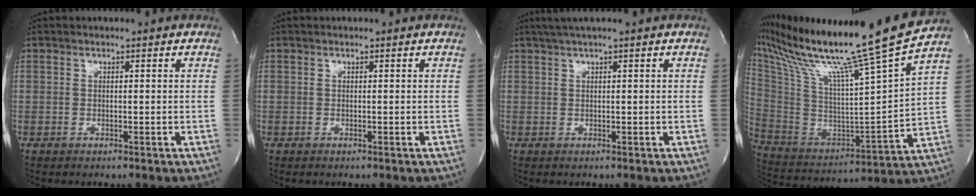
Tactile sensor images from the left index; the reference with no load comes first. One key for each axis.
{"total": 0.0}
{"total": 3.1, "fx": 2.1, "fy": -0.6, "fz": 2.2, "tx": -0.039, "ty": 0.021, "tz": 0.042}
{"total": 25.3, "fx": 20.7, "fy": -3.1, "fz": 14.3, "tx": -0.269, "ty": -0.066, "tz": 0.339}